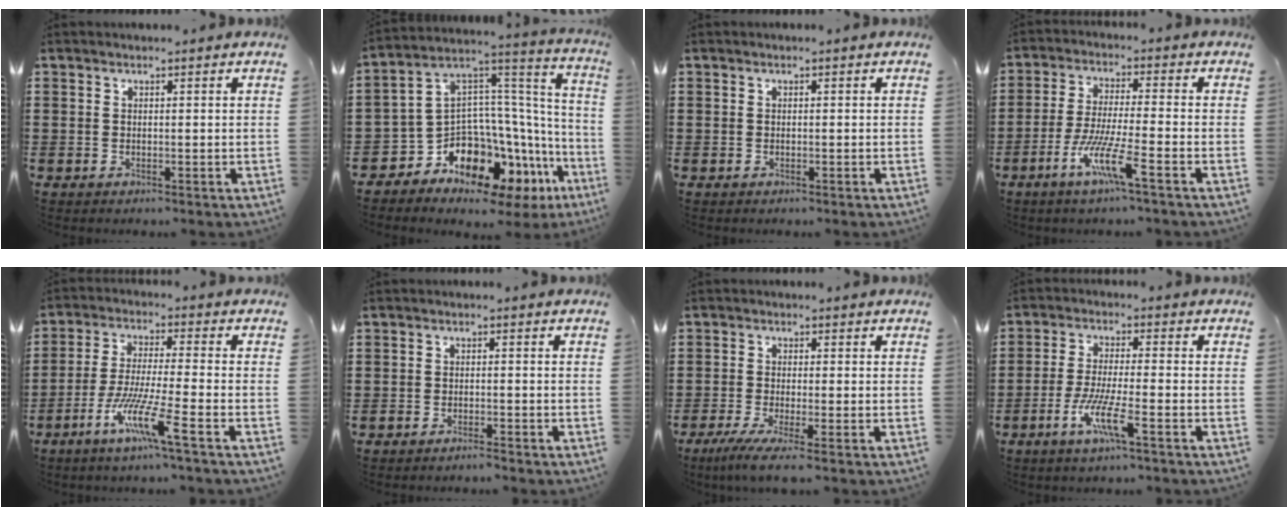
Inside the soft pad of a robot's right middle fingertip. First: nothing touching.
{"total": 8.1, "force": [-6.0, 4.4, 3.0], "torque": [-0.091, -0.036, -0.123]}
{"total": 0.0}
{"total": 7.8, "force": [-4.3, 0.5, 6.5], "torque": [-0.137, -0.011, -0.086]}
{"total": 8.9, "force": [-5.3, 0.2, 7.2], "torque": [-0.148, -0.009, -0.104]}
{"total": 1.3, "force": [-1.2, -0.1, 0.4], "torque": [-0.009, -0.004, -0.022]}
{"total": 3.3, "force": [-2.2, -0.4, 2.4], "torque": [-0.056, -0.019, -0.043]}
{"total": 6.5, "force": [-3.6, 0.5, 5.5], "torque": [-0.115, -0.012, -0.070]}